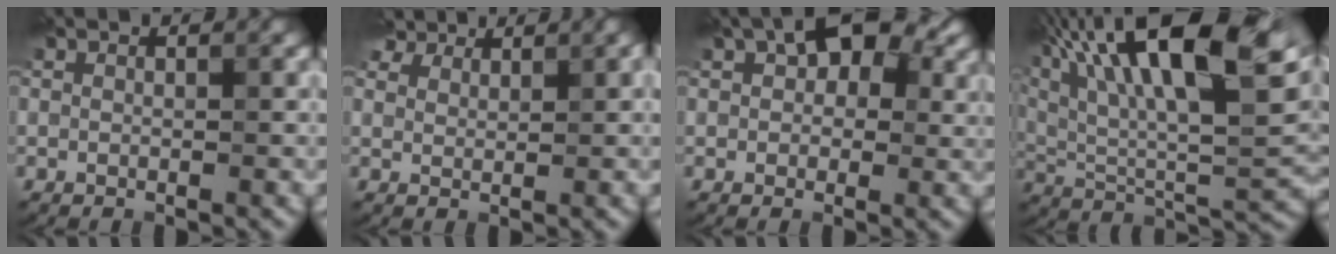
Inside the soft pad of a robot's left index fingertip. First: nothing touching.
{"total": 4.8, "force": [3.9, 2.0, 1.8], "torque": [-0.043, 0.008, 0.067]}
{"total": 7.9, "force": [2.8, 4.9, 5.5], "torque": [-0.064, 0.018, 0.024]}
{"total": 17.8, "force": [8.9, 5.9, 14.3], "torque": [-0.259, 0.028, 0.151]}